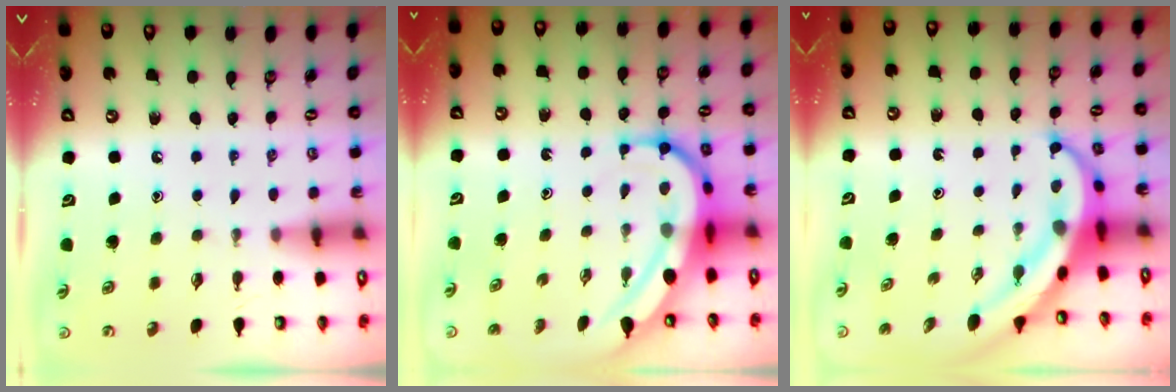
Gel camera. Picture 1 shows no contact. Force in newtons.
{"total": 10.4, "press": 10.4, "slide": 1.0}
{"total": 7.4, "press": 7.2, "slide": 1.7}